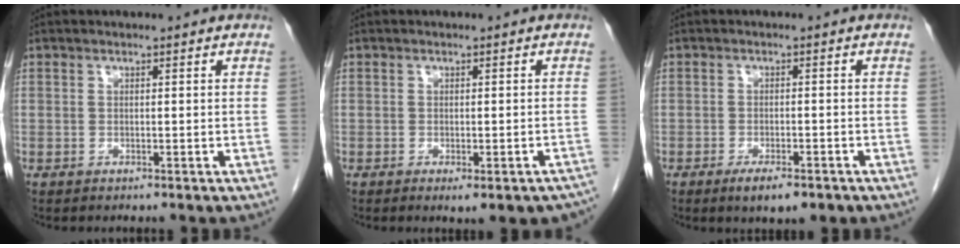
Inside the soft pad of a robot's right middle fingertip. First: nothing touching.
{"total": 6.9, "force": [-5.5, 1.7, 3.7], "torque": [-0.032, -0.003, -0.062]}
{"total": 4.7, "force": [-3.1, 1.3, 3.3], "torque": [-0.052, -0.005, -0.041]}